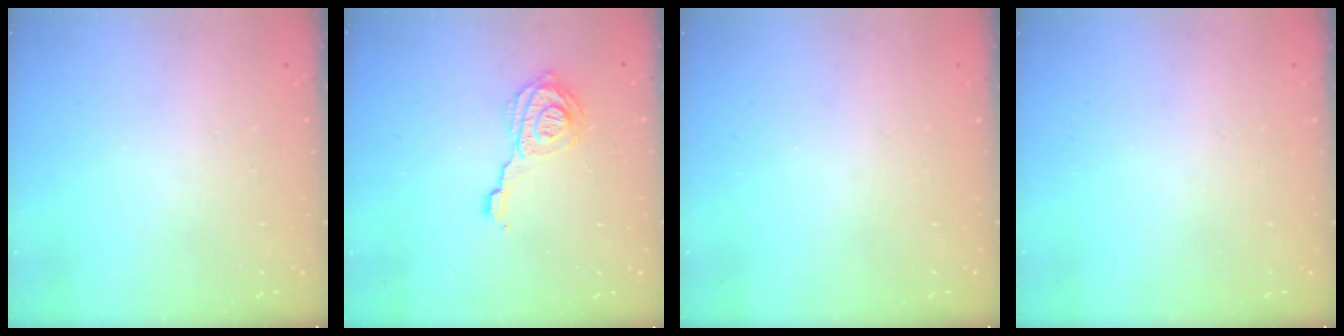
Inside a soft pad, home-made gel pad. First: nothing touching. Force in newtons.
{"total": 12.7, "press": 12.6, "slide": 1.8}
{"total": 0.0}
{"total": 0.0}